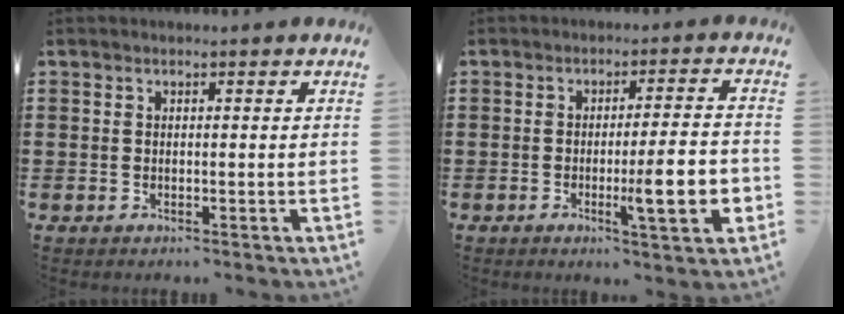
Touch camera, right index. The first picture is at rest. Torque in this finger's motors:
{"motor_torque": [2.14, 0.00, 0.69, 0.17]}